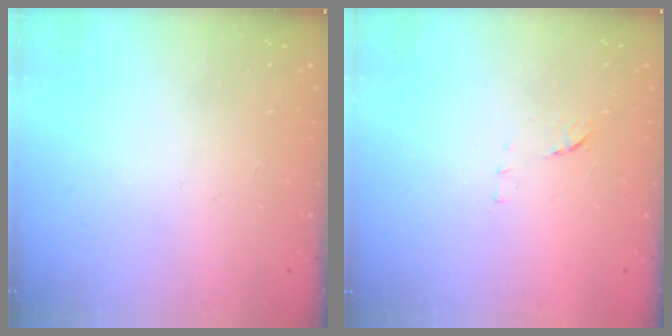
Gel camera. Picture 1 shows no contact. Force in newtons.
{"total": 7.7, "press": 7.7, "slide": 0.5}